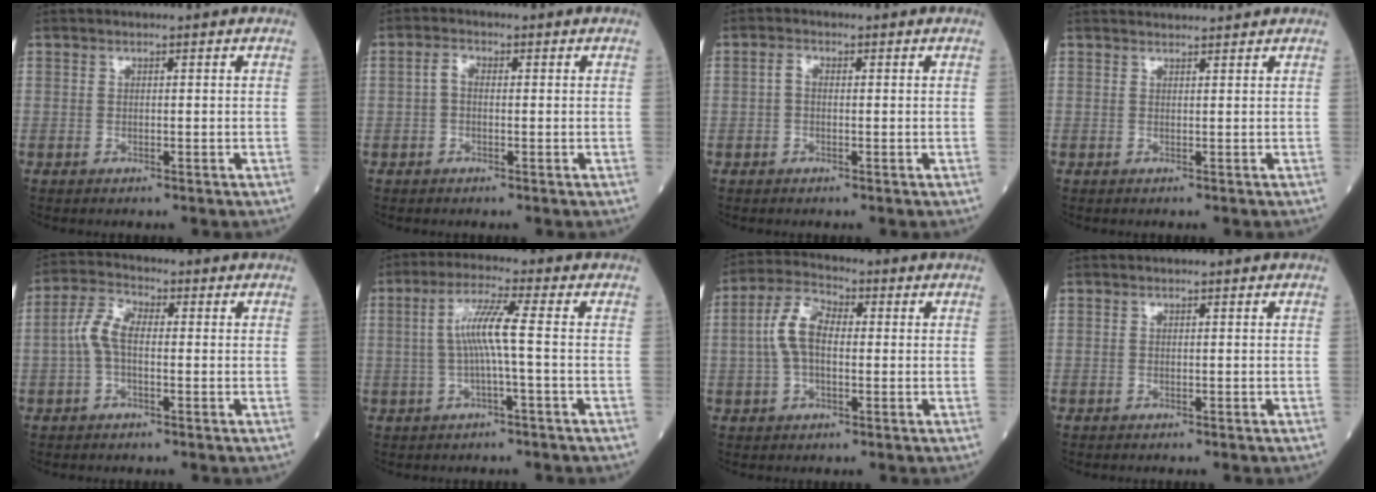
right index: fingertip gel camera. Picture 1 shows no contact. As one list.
[{"total": 1.7, "force": [-0.1, 1.0, 1.4], "torque": [-0.026, 0.007, -0.005]}, {"total": 1.4, "force": [-0.1, 0.8, 1.1], "torque": [-0.021, 0.005, -0.005]}, {"total": 3.0, "force": [3.0, 0.0, 0.3], "torque": [-0.011, 0.029, 0.040]}, {"total": 5.2, "force": [-0.4, 2.4, 4.6], "torque": [-0.103, 0.017, -0.011]}, {"total": 6.2, "force": [-0.1, -0.4, 6.2], "torque": [-0.124, 0.014, -0.003]}, {"total": 7.2, "force": [0.3, 3.6, 6.2], "torque": [-0.140, 0.025, 0.000]}, {"total": 0.0}]